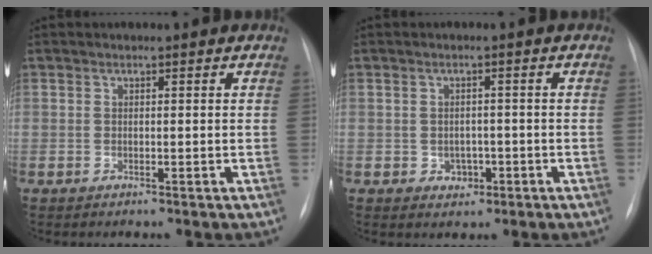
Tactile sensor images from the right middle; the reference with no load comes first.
{"total": 2.5, "force": [-0.9, 2.0, 1.1], "torque": [-0.013, 0.004, -0.005]}